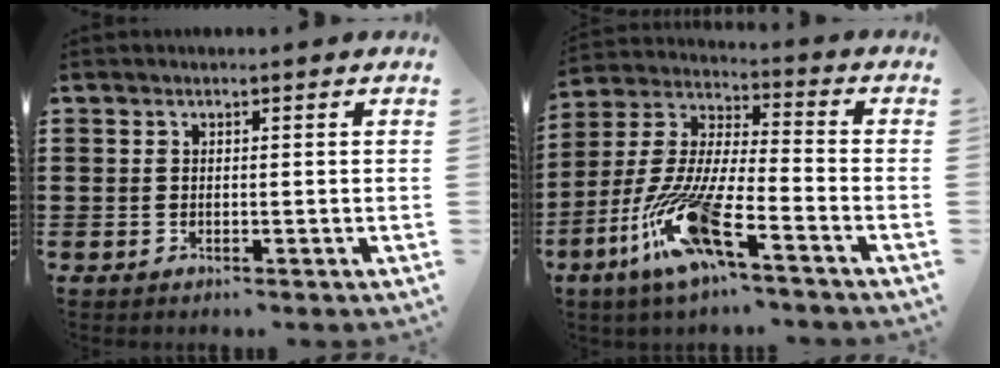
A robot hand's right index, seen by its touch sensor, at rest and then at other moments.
{"total": 14.0, "force": [-9.1, 2.2, 10.4], "torque": [-0.221, 0.000, -0.171]}